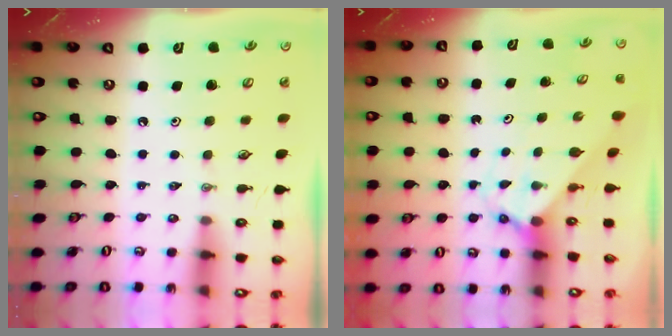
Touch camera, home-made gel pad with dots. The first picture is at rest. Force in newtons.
{"total": 2.0, "press": 2.0, "slide": 0.2}